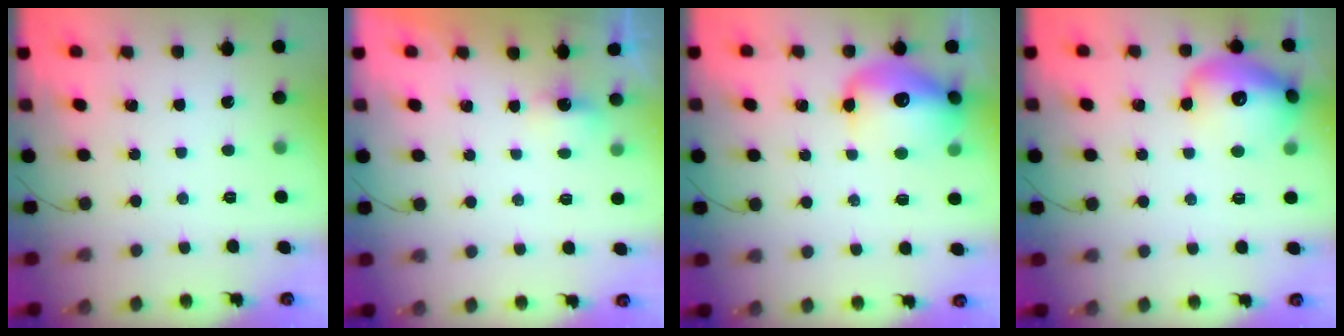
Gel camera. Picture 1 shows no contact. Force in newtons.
{"total": 1.8, "press": 1.6, "slide": 0.8}
{"total": 15.7, "press": 15.2, "slide": 3.8}
{"total": 16.2, "press": 16.1, "slide": 1.7}